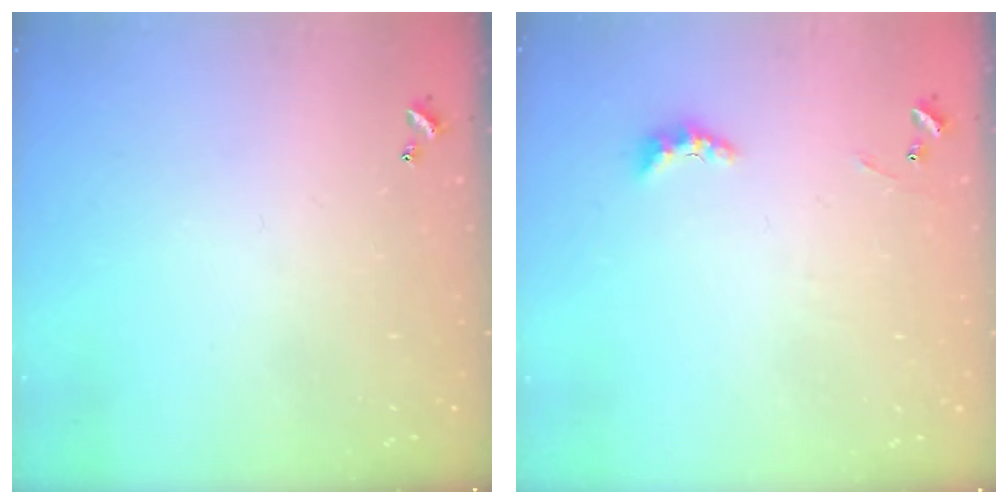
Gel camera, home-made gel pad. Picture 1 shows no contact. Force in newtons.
{"total": 4.2, "press": 4.1, "slide": 0.7}